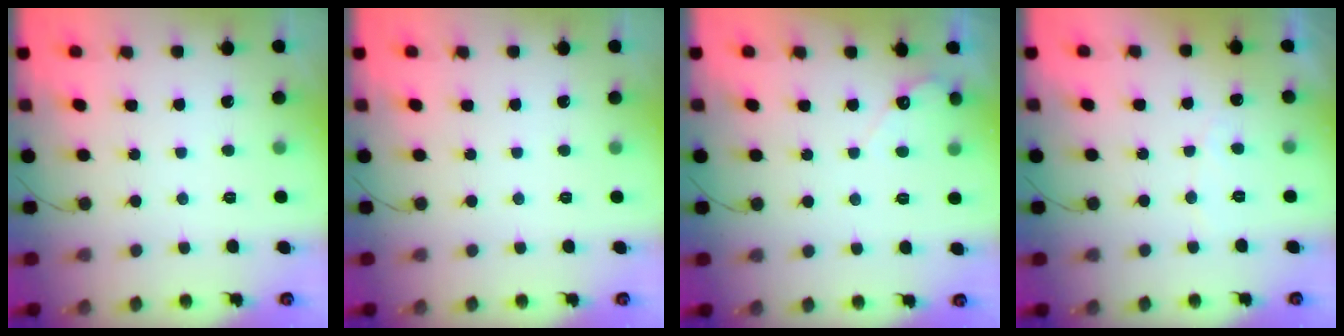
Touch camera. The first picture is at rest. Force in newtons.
{"total": 0.0}
{"total": 3.5, "press": 3.5, "slide": 0.3}
{"total": 3.7, "press": 3.7, "slide": 0.2}